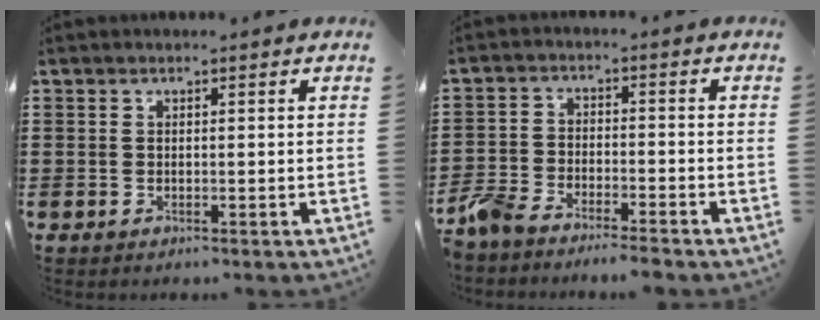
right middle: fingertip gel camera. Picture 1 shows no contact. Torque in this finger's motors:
{"motor_torque": [0.50, 0.17, 0.10, 0.04]}